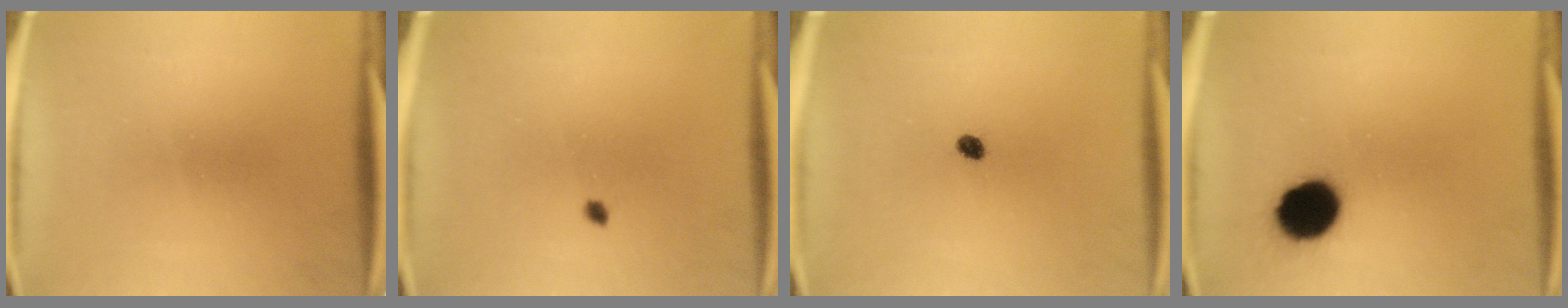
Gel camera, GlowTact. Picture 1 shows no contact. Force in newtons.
{"total": 0.8}
{"total": 1.7}
{"total": 11.5}